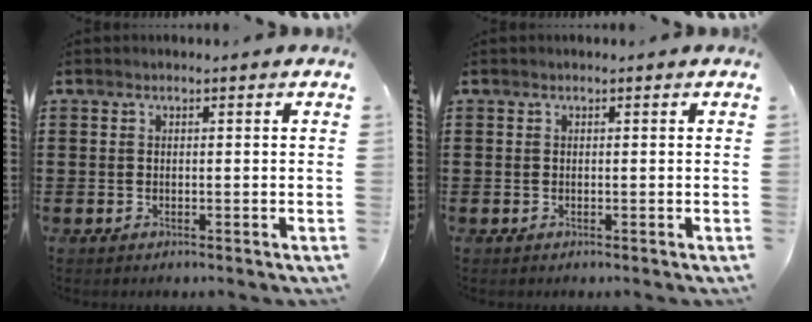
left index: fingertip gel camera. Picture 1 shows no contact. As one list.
[{"total": 0.0}]